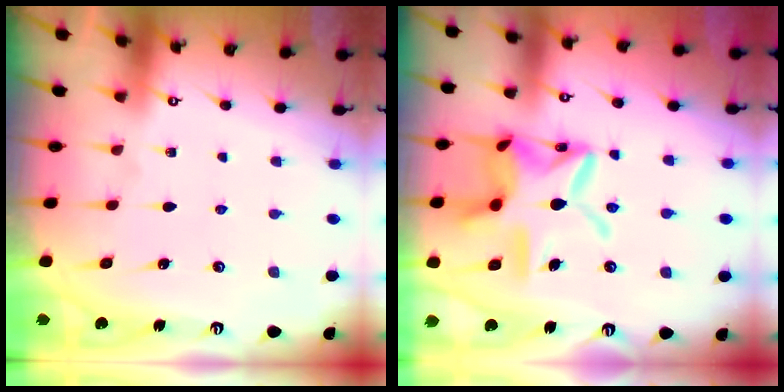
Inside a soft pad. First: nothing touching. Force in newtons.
{"total": 18.2, "press": 18.2, "slide": 1.6}